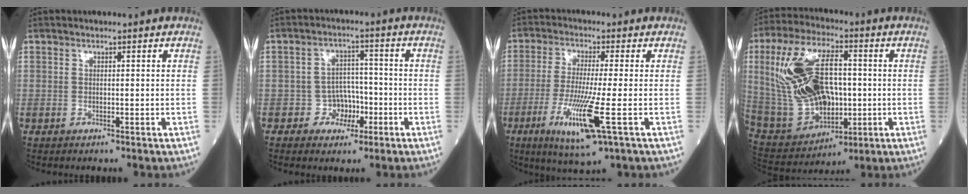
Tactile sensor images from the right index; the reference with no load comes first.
{"total": 4.6, "force": [-1.8, 4.0, 1.2], "torque": [-0.008, 0.013, -0.025]}
{"total": 10.3, "force": [-3.6, -0.1, 9.6], "torque": [-0.195, -0.033, -0.067]}
{"total": 18.7, "force": [1.4, 9.9, 15.8], "torque": [-0.338, 0.018, 0.041]}